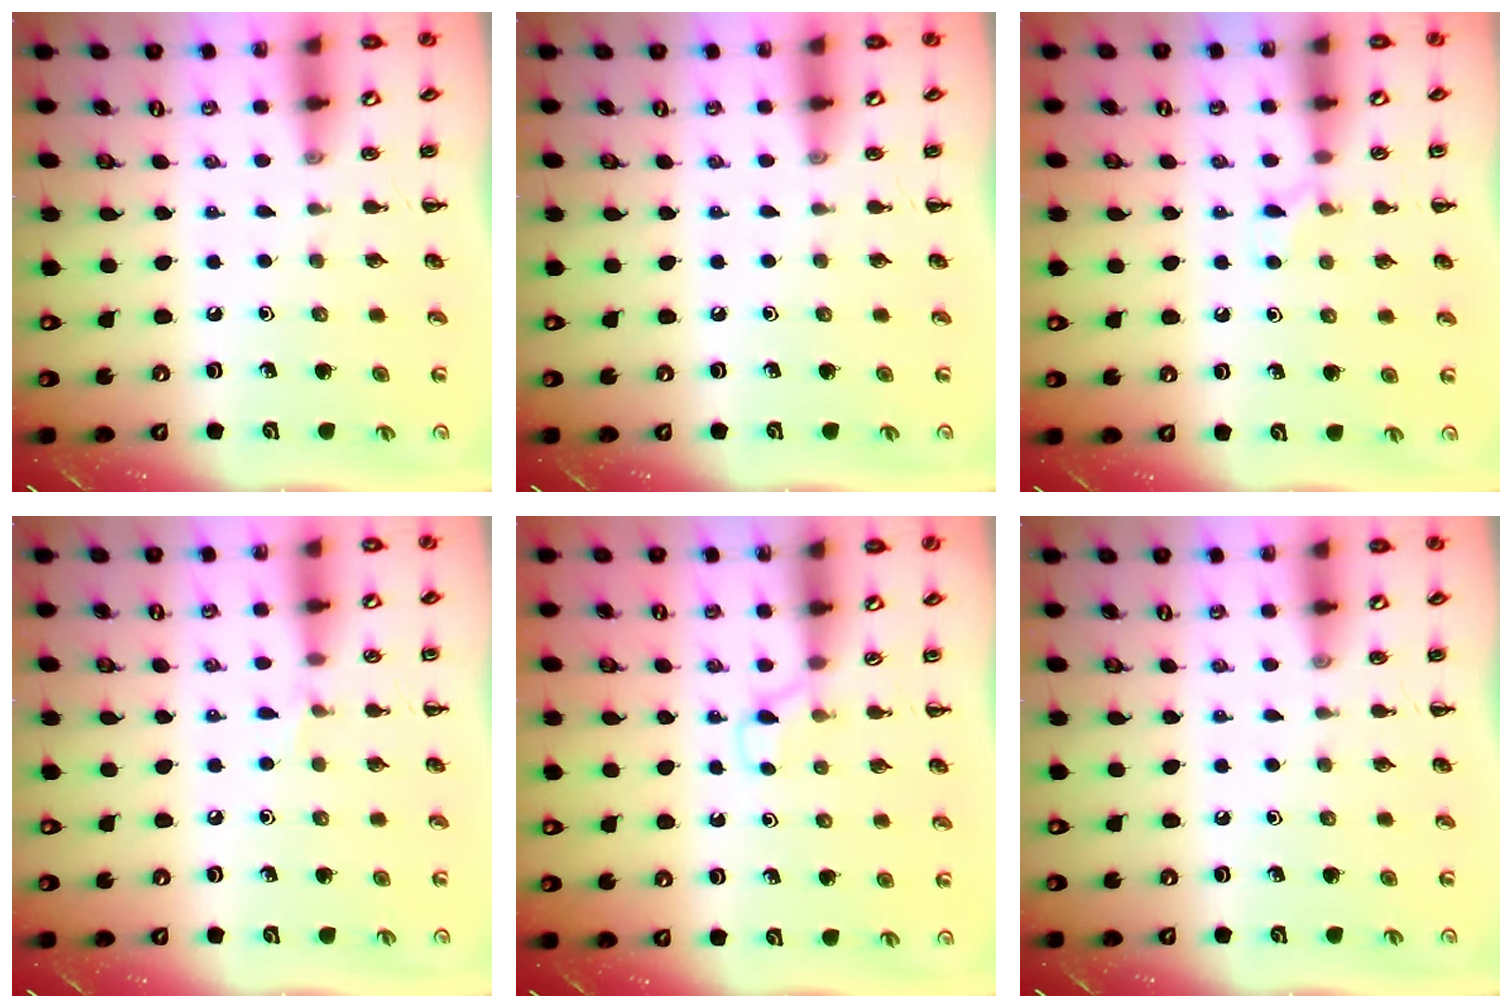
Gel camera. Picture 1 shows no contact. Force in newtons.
{"total": 0.0}
{"total": 5.5, "press": 5.2, "slide": 1.9}
{"total": 3.8, "press": 3.6, "slide": 1.2}
{"total": 2.8, "press": 2.5, "slide": 1.1}
{"total": 0.0}